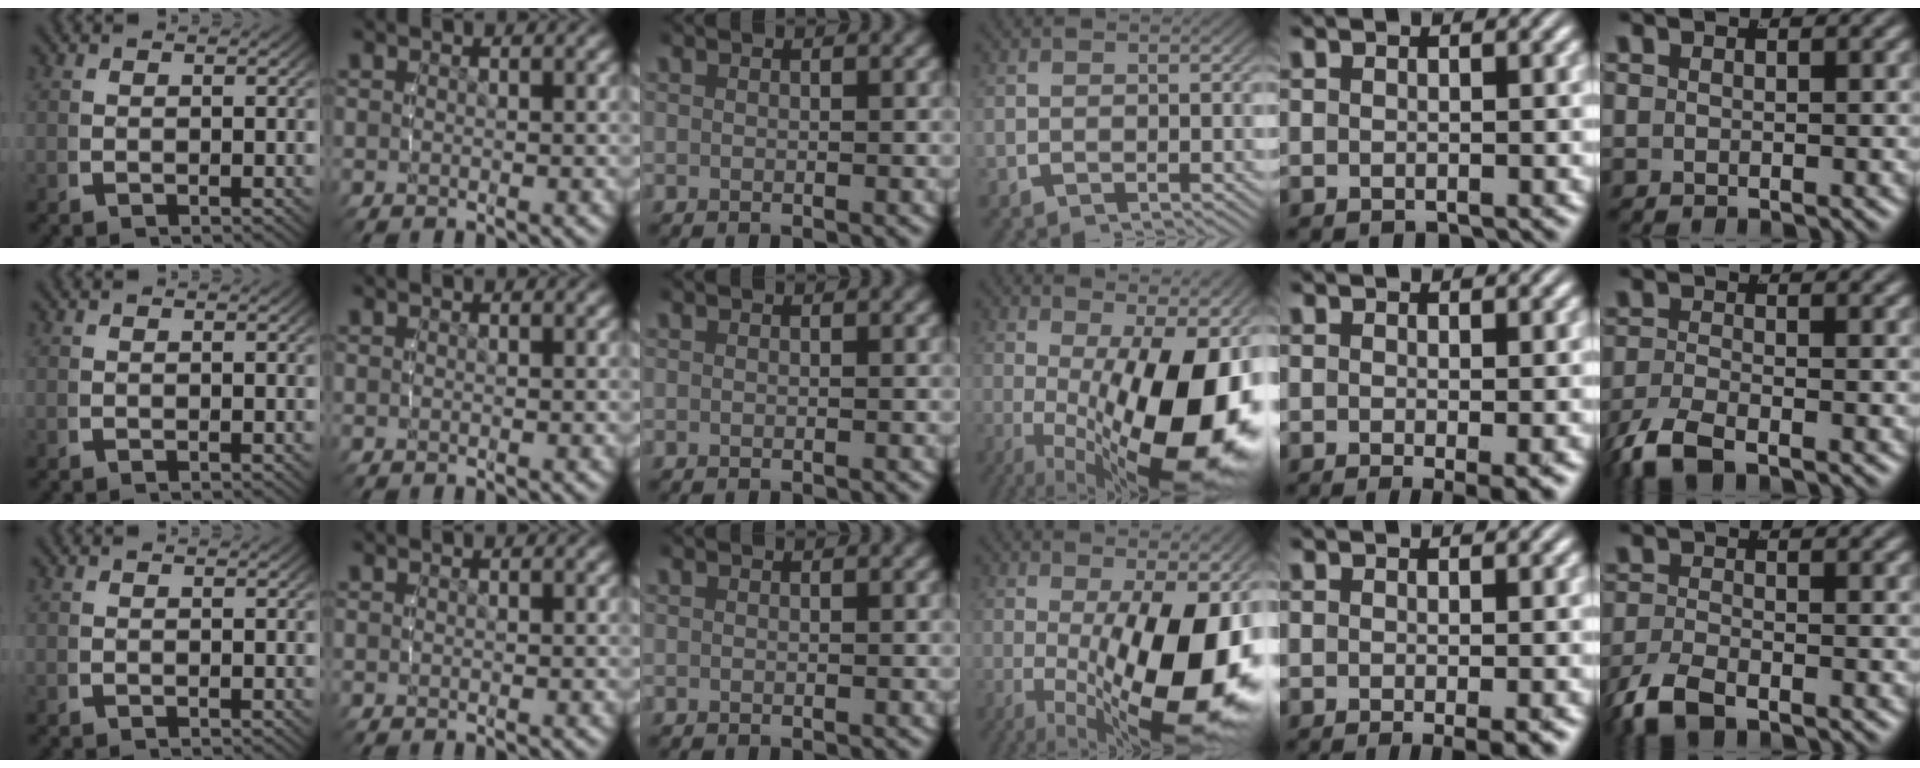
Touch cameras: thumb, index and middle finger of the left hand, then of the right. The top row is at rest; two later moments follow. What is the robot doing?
{"motion": "lift_and_place", "object": "glue stick"}